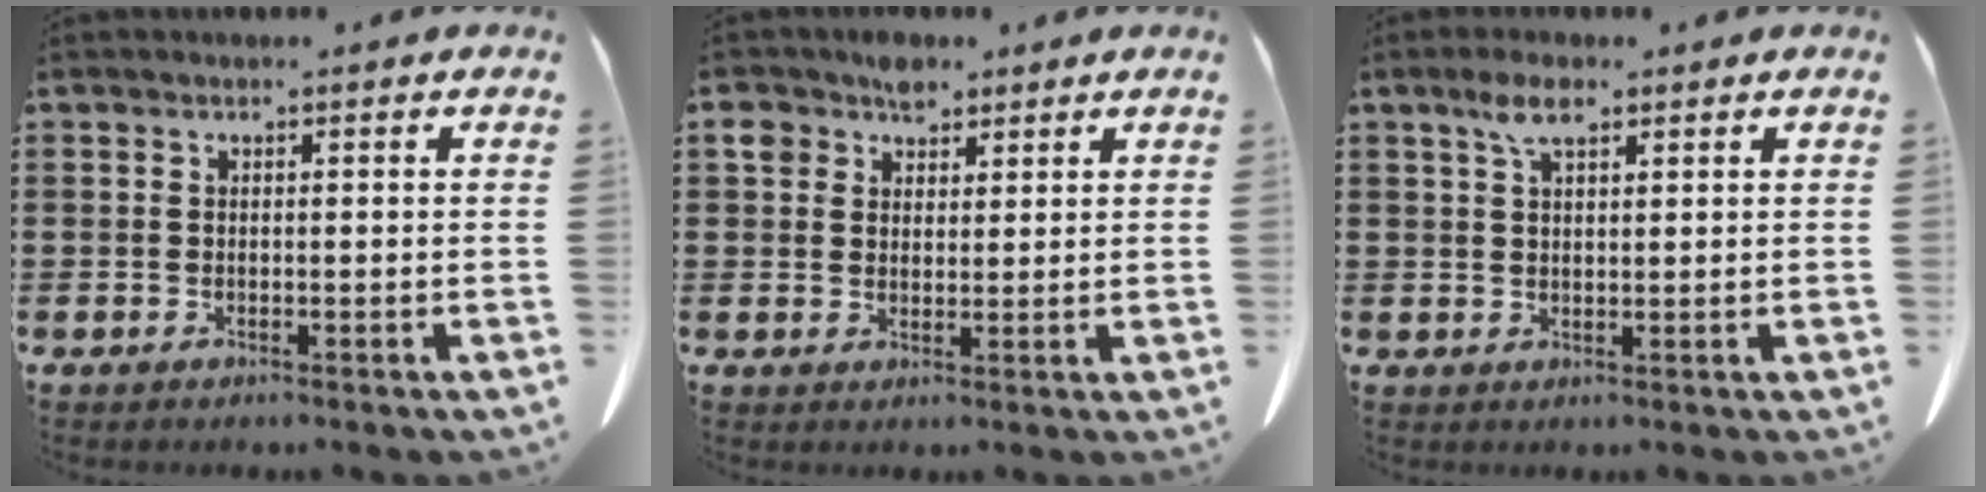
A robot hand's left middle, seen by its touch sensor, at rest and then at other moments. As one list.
[{"total": 5.0, "force": [3.4, 3.2, 1.8], "torque": [-0.044, 0.008, 0.065]}, {"total": 4.0, "force": [2.3, 1.4, 3.0], "torque": [-0.065, 0.005, 0.041]}]